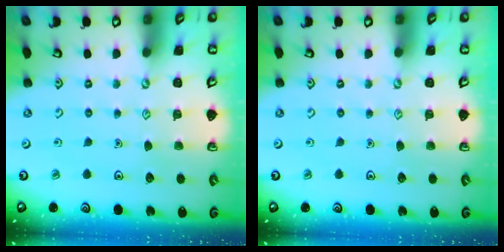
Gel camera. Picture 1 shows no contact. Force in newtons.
{"total": 0.0}